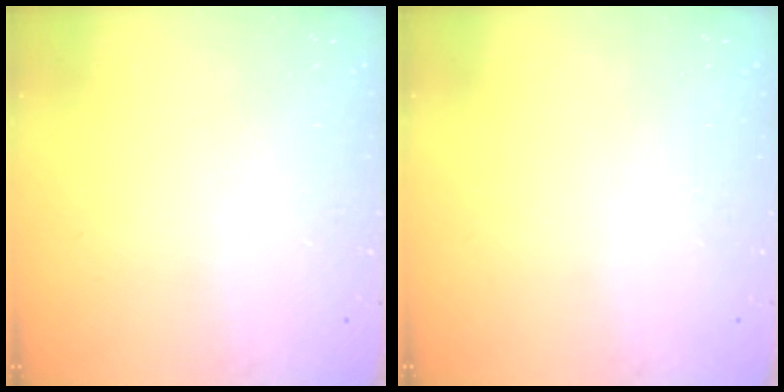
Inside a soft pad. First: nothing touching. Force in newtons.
{"total": 0.0}